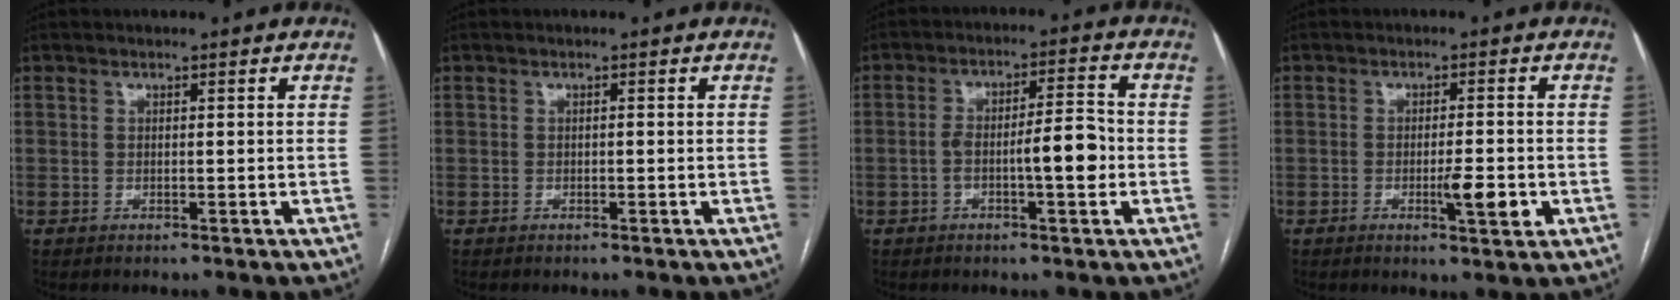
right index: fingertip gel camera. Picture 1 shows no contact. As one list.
[{"total": 0.0}, {"total": 7.3, "force": [-1.7, 1.3, 7.0], "torque": [-0.119, 0.019, -0.028]}, {"total": 4.8, "force": [-1.5, 0.7, 4.5], "torque": [-0.073, -0.005, -0.020]}]